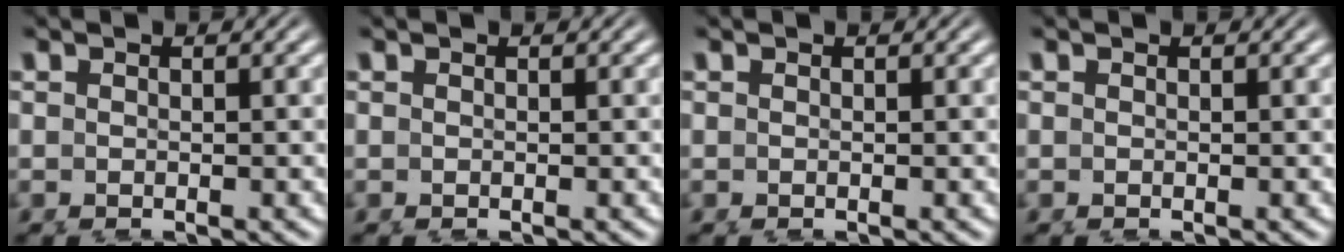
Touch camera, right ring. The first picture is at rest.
{"total": 0.0}
{"total": 0.0}
{"total": 0.0}